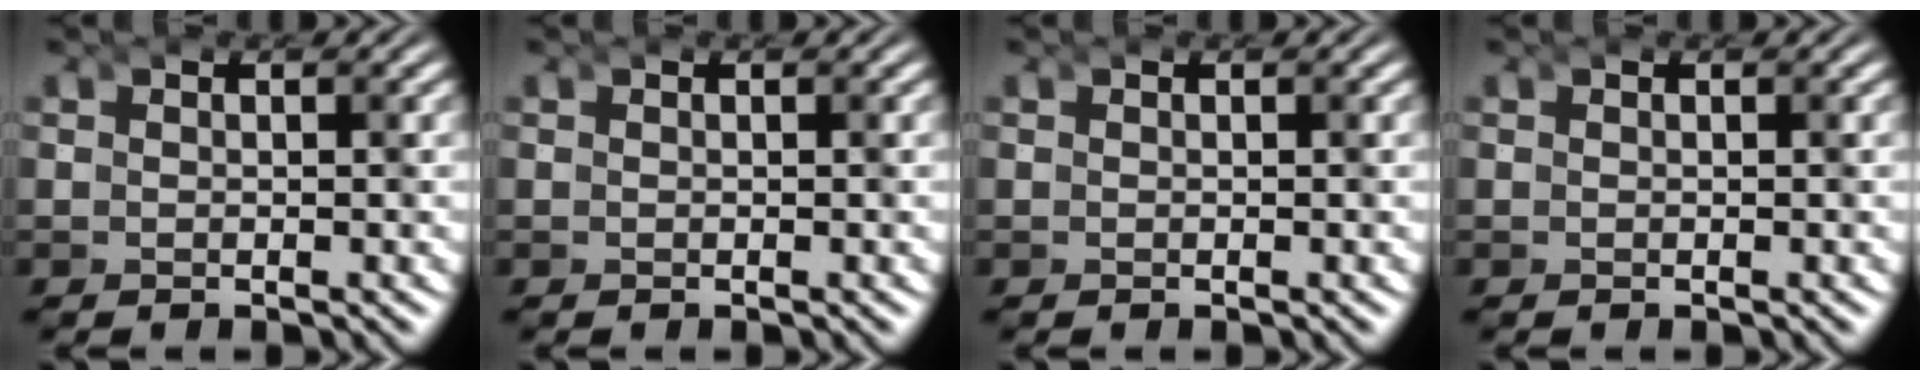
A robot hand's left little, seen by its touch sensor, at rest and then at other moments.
{"total": 0.0}
{"total": 0.0}
{"total": 0.0}